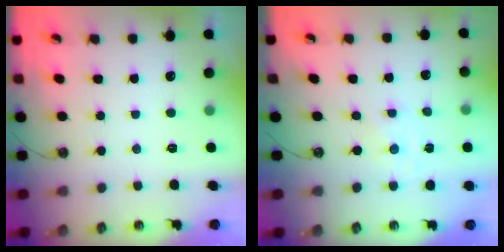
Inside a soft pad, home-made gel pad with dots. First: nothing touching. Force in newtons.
{"total": 0.0}